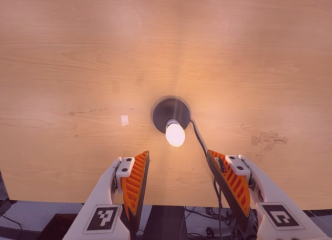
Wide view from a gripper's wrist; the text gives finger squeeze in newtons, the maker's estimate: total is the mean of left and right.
{"total": 0.0}